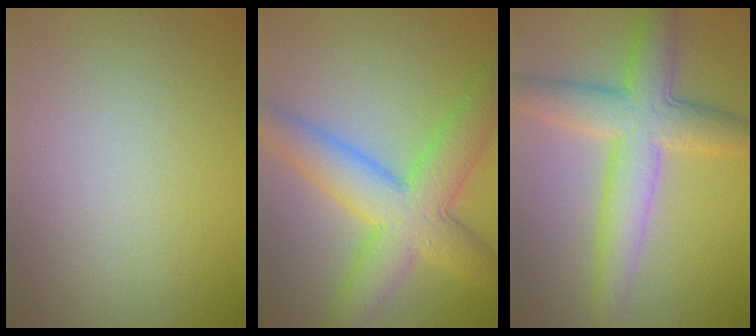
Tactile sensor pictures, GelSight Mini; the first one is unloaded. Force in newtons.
{"total": 8.4, "press": 8.4, "slide": 0.3}
{"total": 7.1, "press": 7.1, "slide": 0.2}